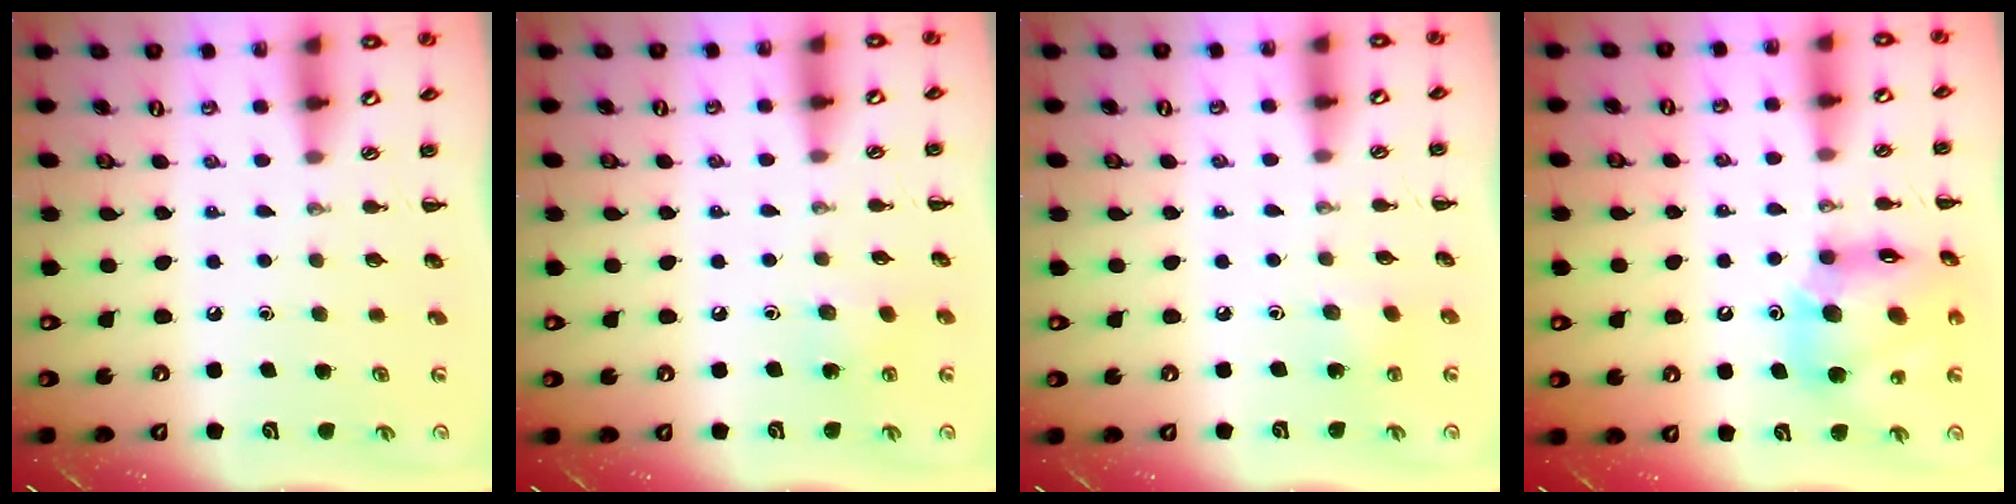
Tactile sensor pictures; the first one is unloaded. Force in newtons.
{"total": 4.3, "press": 4.2, "slide": 1.1}
{"total": 2.3, "press": 2.1, "slide": 0.9}
{"total": 17.4, "press": 16.9, "slide": 4.0}